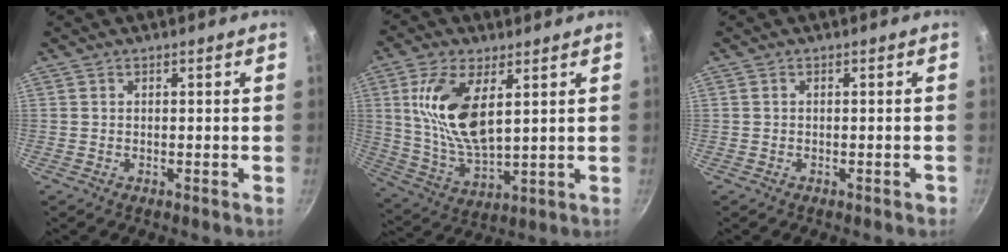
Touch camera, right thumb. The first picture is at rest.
{"total": 14.5, "force": [4.1, 6.8, 12.2], "torque": [-0.239, -0.022, 0.090]}
{"total": 0.8, "force": [-0.5, 0.4, 0.6], "torque": [-0.005, 0.011, -0.002]}